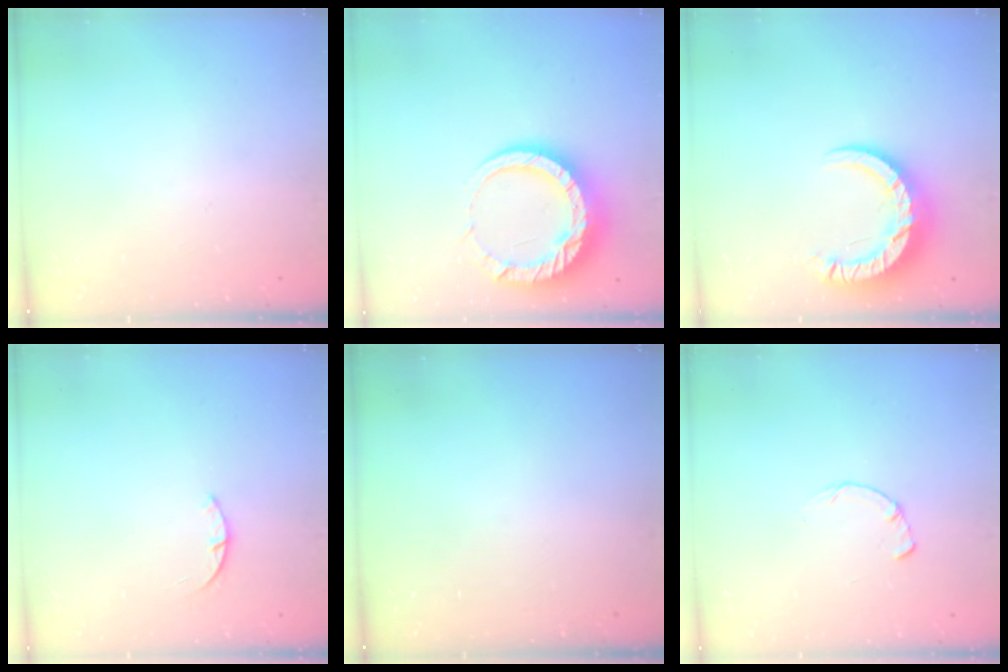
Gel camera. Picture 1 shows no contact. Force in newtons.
{"total": 14.0, "press": 14.0, "slide": 1.2}
{"total": 10.7, "press": 10.6, "slide": 1.1}
{"total": 1.4, "press": 1.4, "slide": 0.3}
{"total": 0.0}
{"total": 1.7, "press": 1.7, "slide": 0.2}